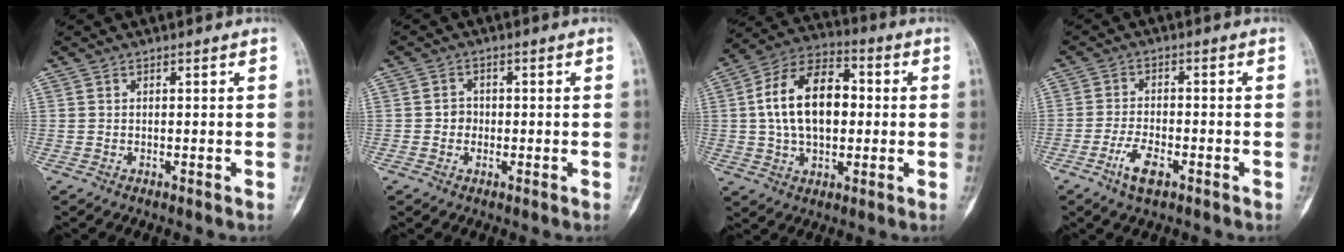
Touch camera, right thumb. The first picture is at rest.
{"total": 2.2, "force": [-0.3, 2.1, 0.8], "torque": [0.003, 0.007, -0.008]}
{"total": 16.7, "force": [1.3, 10.2, 13.2], "torque": [-0.212, 0.025, 0.017]}
{"total": 4.7, "force": [-2.6, 1.9, 3.5], "torque": [-0.067, 0.009, -0.047]}